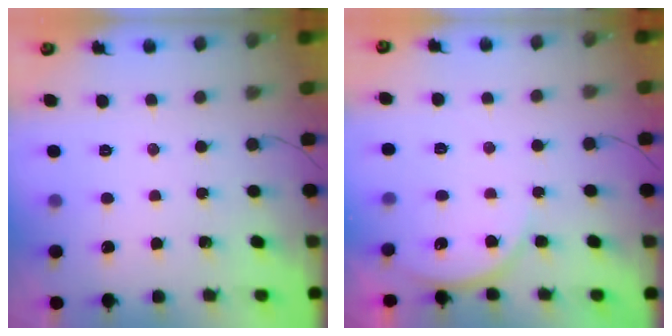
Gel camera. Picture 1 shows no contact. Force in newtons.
{"total": 5.8, "press": 5.8, "slide": 0.7}